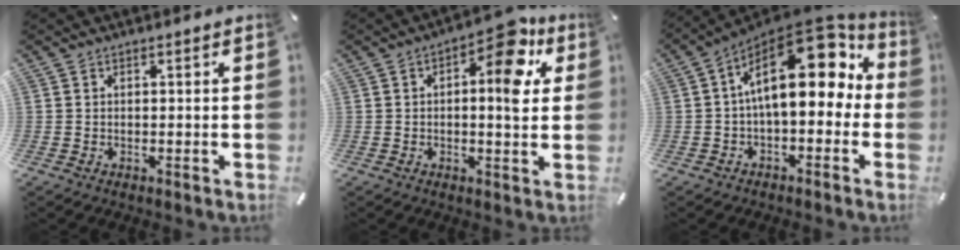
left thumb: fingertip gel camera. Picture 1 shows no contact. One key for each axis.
{"total": 11.0, "fx": 4.0, "fy": 4.6, "fz": 9.1, "tx": -0.097, "ty": -0.034, "tz": 0.055}
{"total": 19.8, "fx": 6.0, "fy": 10.2, "fz": 15.8, "tx": -0.247, "ty": -0.046, "tz": 0.102}